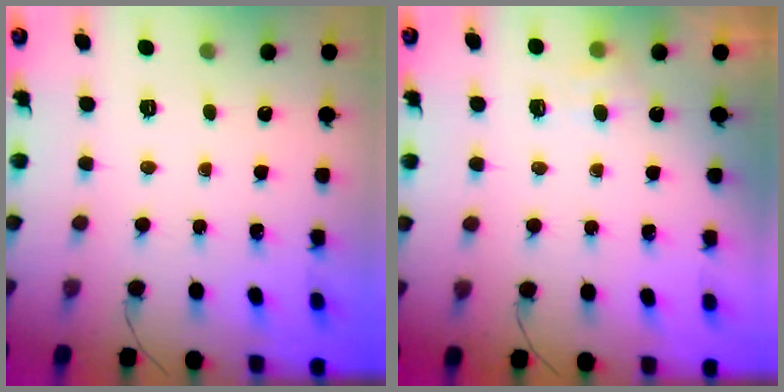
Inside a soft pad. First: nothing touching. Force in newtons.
{"total": 4.3, "press": 4.1, "slide": 1.3}